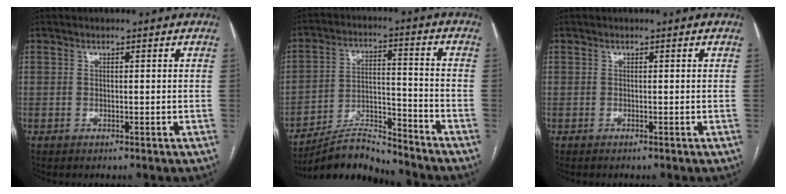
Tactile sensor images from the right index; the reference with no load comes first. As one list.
[{"total": 9.6, "force": [-9.4, 1.0, 1.7], "torque": [-0.026, 0.019, -0.168]}, {"total": 0.0}]